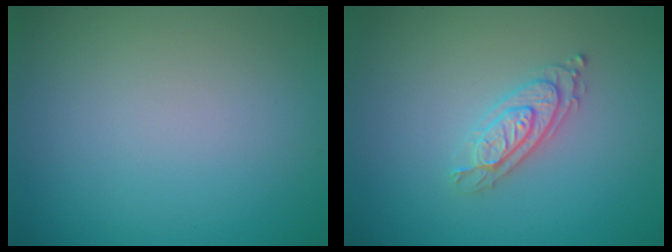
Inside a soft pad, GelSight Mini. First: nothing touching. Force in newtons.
{"total": 2.6, "press": 2.3, "slide": 1.3}